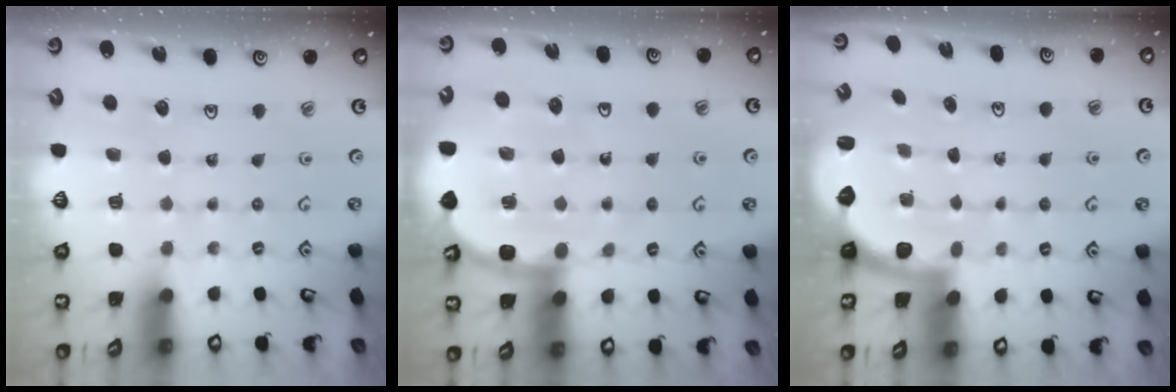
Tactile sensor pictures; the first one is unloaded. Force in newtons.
{"total": 10.8, "press": 10.3, "slide": 3.3}
{"total": 2.6, "press": 1.9, "slide": 1.7}